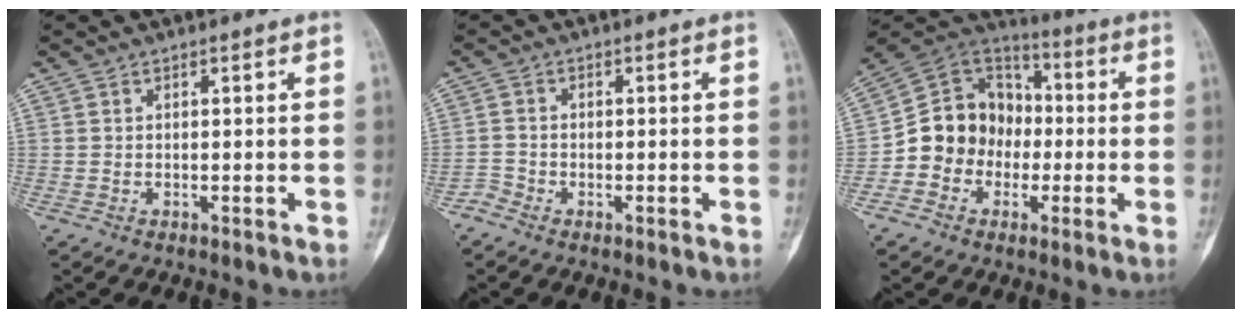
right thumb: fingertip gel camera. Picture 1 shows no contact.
{"total": 1.7, "force": [-1.4, 0.9, 0.0], "torque": [0.007, -0.001, -0.036]}
{"total": 13.9, "force": [-2.8, 12.3, 5.8], "torque": [-0.056, 0.055, -0.059]}